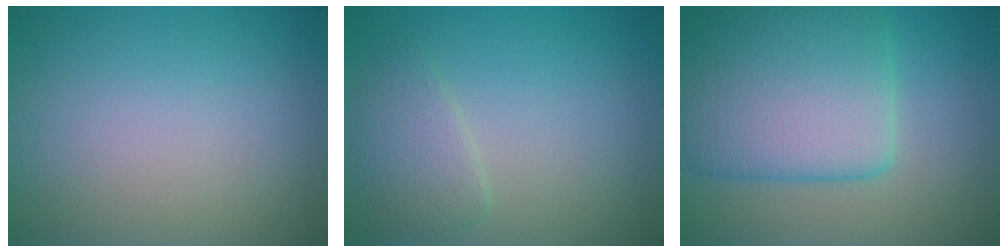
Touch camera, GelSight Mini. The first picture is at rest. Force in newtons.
{"total": 2.4, "press": 2.4, "slide": 0.0}
{"total": 8.6, "press": 8.6, "slide": 0.3}